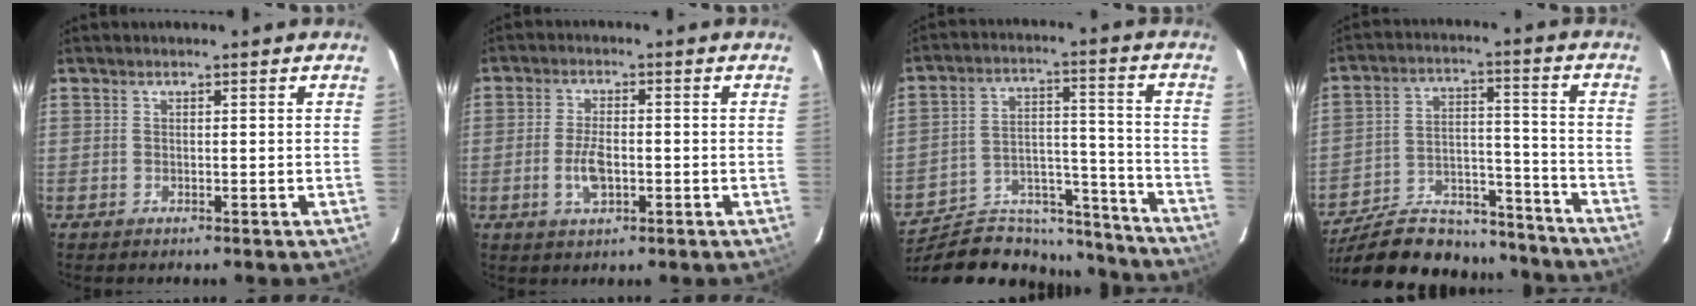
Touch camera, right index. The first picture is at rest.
{"total": 5.4, "force": [-1.5, 2.6, 4.5], "torque": [-0.093, -0.003, -0.026]}
{"total": 23.1, "force": [-20.5, 8.3, 6.6], "torque": [-0.118, 0.045, -0.287]}
{"total": 25.4, "force": [-21.6, 9.0, 9.7], "torque": [-0.189, 0.022, -0.303]}